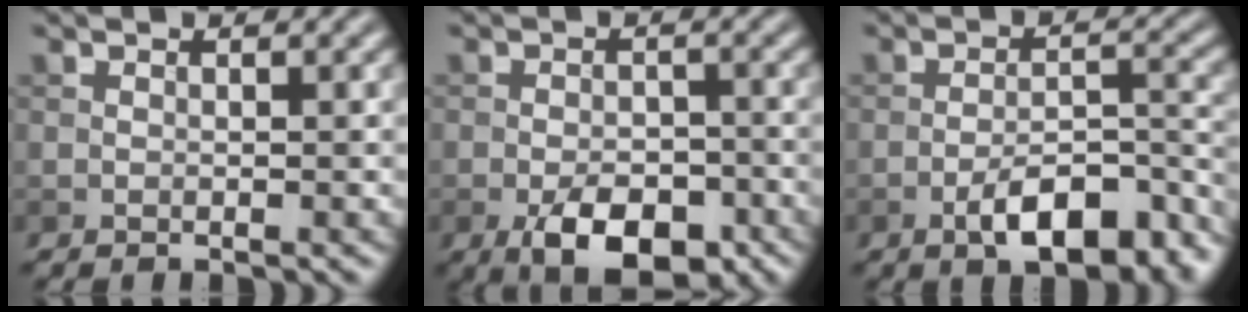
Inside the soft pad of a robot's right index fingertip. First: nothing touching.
{"total": 6.7, "force": [-3.4, 3.5, 4.6], "torque": [-0.067, -0.008, -0.055]}
{"total": 7.9, "force": [-4.7, 2.9, 5.6], "torque": [-0.081, 0.007, -0.075]}